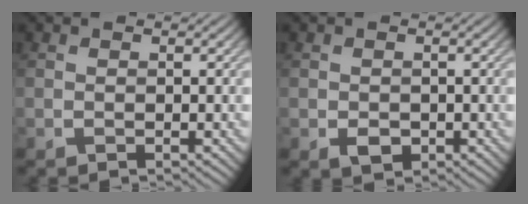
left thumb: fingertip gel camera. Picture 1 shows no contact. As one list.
[{"total": 1.8, "force": [-0.6, 1.3, 1.0], "torque": [-0.021, -0.011, -0.010]}]